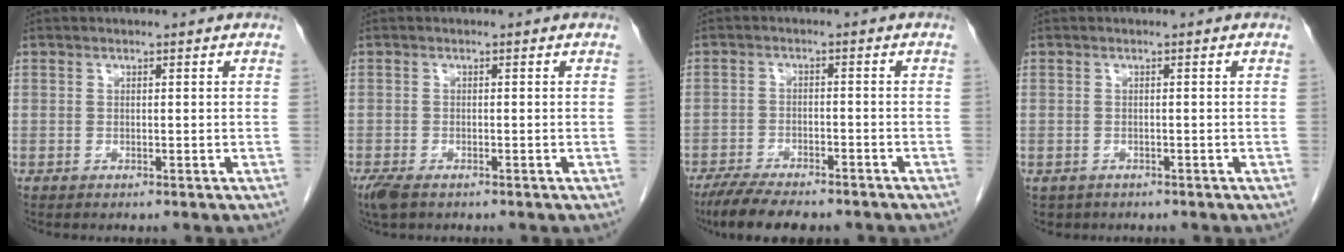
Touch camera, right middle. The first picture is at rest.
{"total": 3.5, "force": [-2.4, 1.4, 2.1], "torque": [-0.051, -0.011, -0.040]}
{"total": 9.9, "force": [-8.3, 2.3, 5.0], "torque": [-0.078, -0.014, -0.128]}
{"total": 1.9, "force": [-1.3, 1.4, 0.3], "torque": [-0.010, 0.000, -0.017]}